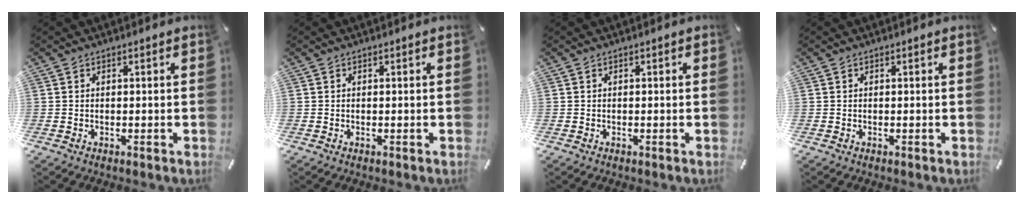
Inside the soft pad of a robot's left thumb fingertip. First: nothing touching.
{"total": 0.0}
{"total": 0.0}
{"total": 0.0}